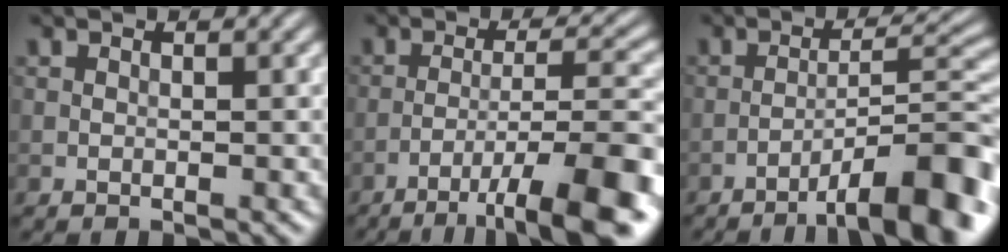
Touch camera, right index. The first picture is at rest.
{"total": 10.6, "force": [-6.4, 1.9, 8.2], "torque": [-0.126, 0.012, -0.096]}
{"total": 10.4, "force": [-6.6, 2.1, 7.8], "torque": [-0.109, 0.019, -0.098]}